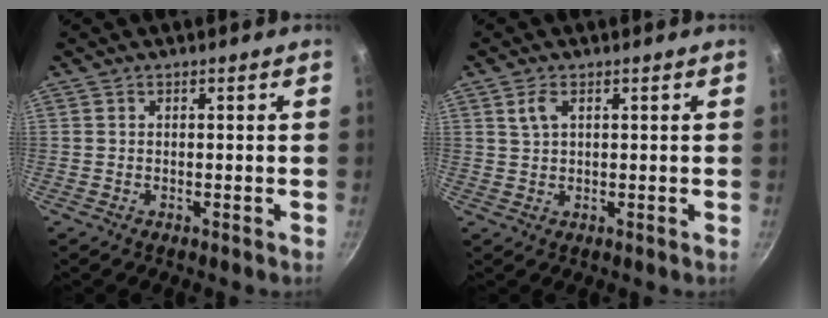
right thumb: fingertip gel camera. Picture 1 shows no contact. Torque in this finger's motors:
{"motor_torque": [-0.45, 0.44, -0.16, 0.16, 0.15]}